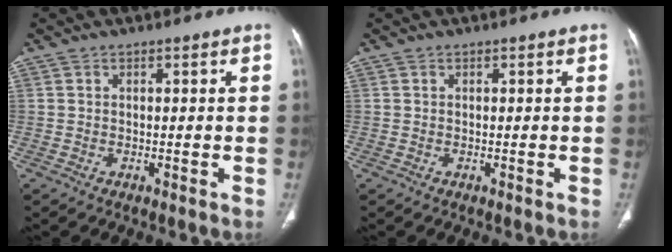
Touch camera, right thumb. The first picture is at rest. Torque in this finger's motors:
{"motor_torque": [0.00, 0.00, -0.11, 0.04, 0.00]}